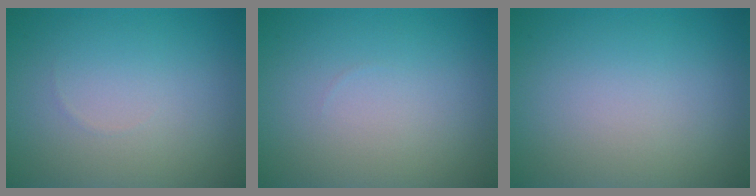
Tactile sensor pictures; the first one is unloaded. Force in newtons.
{"total": 0.0}
{"total": 0.0}